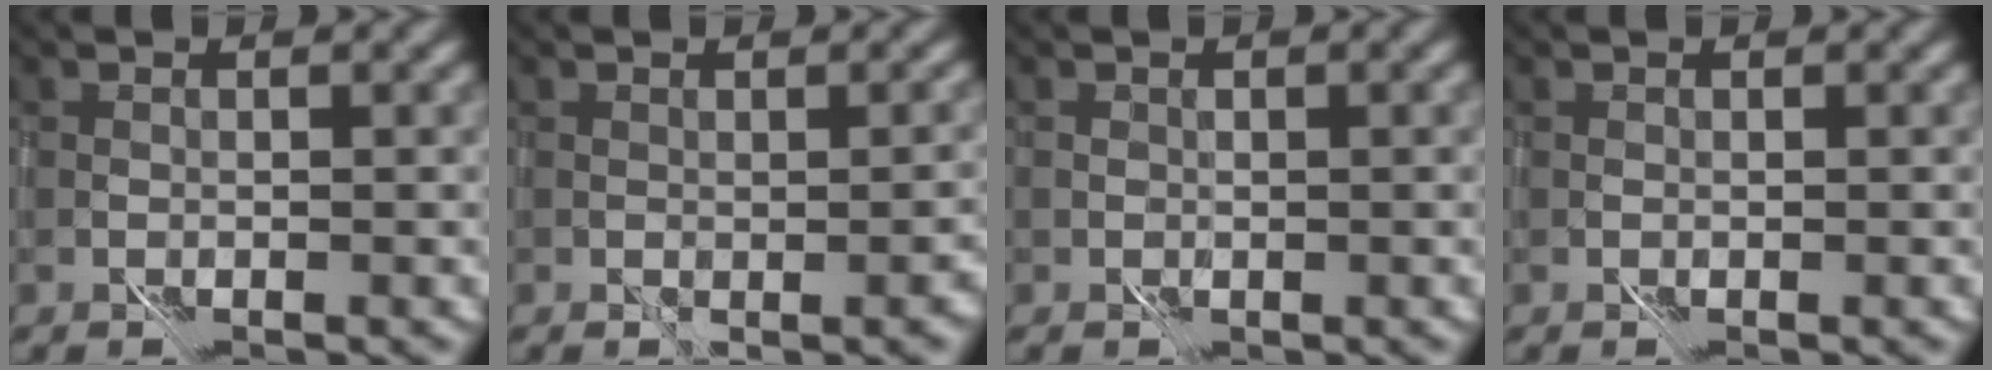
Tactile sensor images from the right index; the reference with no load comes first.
{"total": 1.3, "force": [0.4, 0.2, 1.2], "torque": [-0.016, 0.004, 0.016]}
{"total": 0.7, "force": [0.3, 0.5, 0.2], "torque": [-0.001, 0.005, 0.006]}
{"total": 0.0}